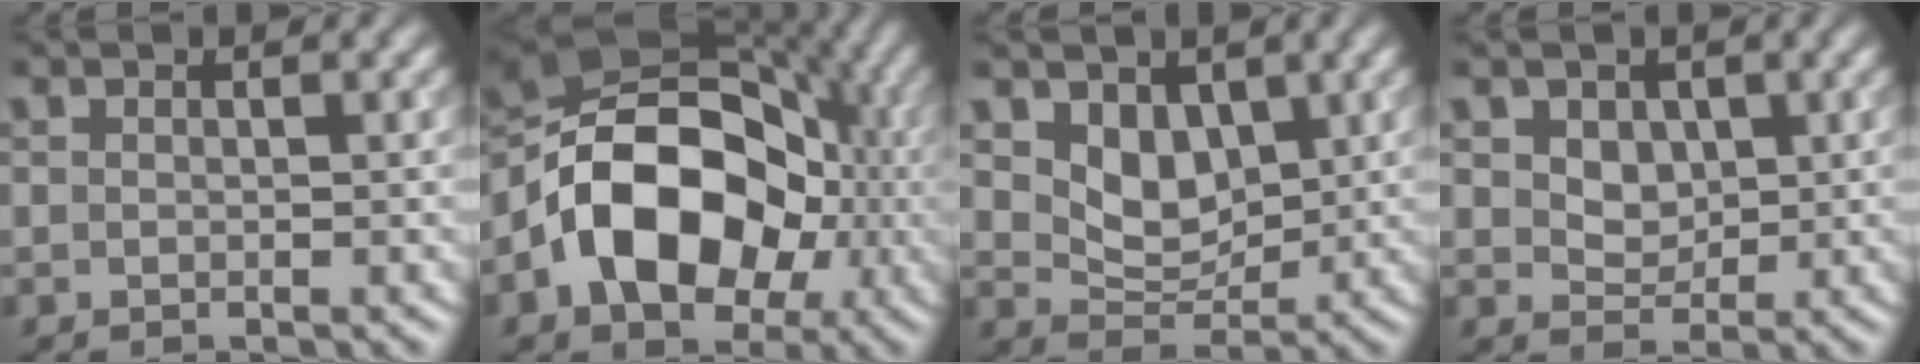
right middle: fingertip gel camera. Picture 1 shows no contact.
{"total": 13.9, "force": [-3.2, 9.6, 9.5], "torque": [-0.153, 0.006, -0.074]}
{"total": 3.9, "force": [1.6, 2.7, 2.3], "torque": [-0.049, -0.013, 0.028]}
{"total": 3.1, "force": [1.3, 2.3, 1.6], "torque": [-0.043, -0.008, 0.035]}